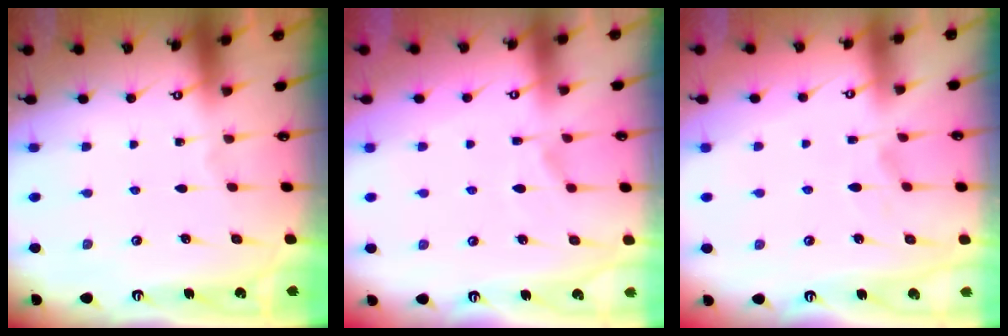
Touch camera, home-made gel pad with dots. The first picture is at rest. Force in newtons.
{"total": 1.4, "press": 0.6, "slide": 1.3}
{"total": 2.4, "press": 2.1, "slide": 1.1}